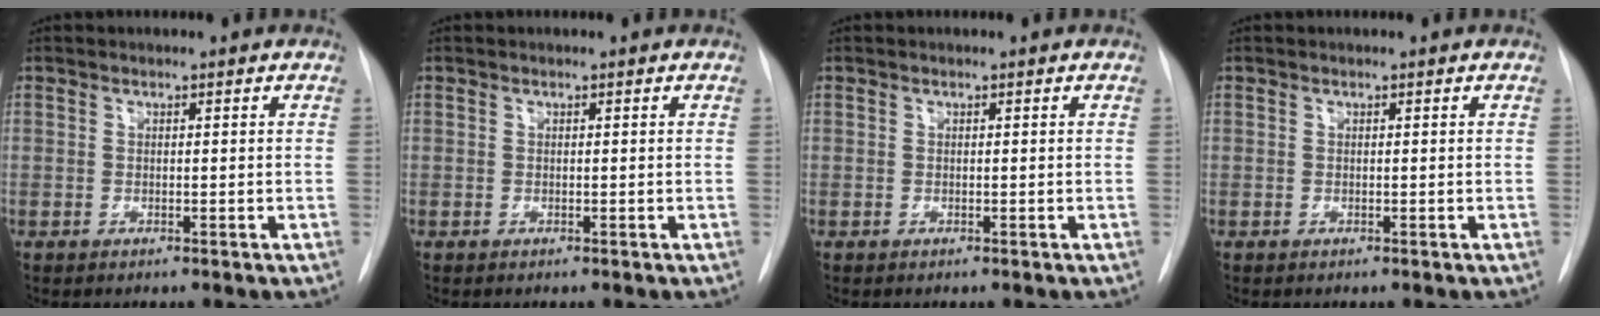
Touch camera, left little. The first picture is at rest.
{"total": 0.0}
{"total": 0.0}
{"total": 0.0}